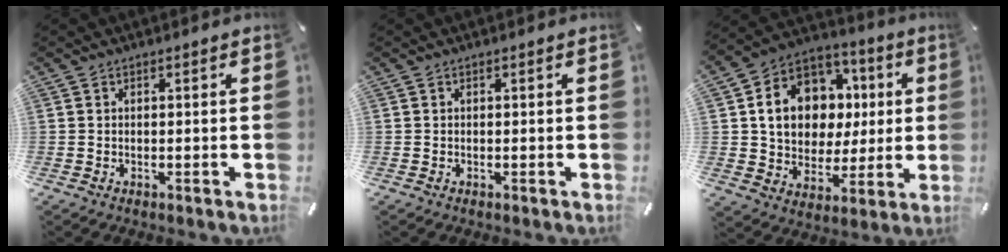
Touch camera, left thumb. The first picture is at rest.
{"total": 0.0}
{"total": 14.8, "force": [1.9, 12.5, 7.8], "torque": [-0.136, -0.004, 0.043]}